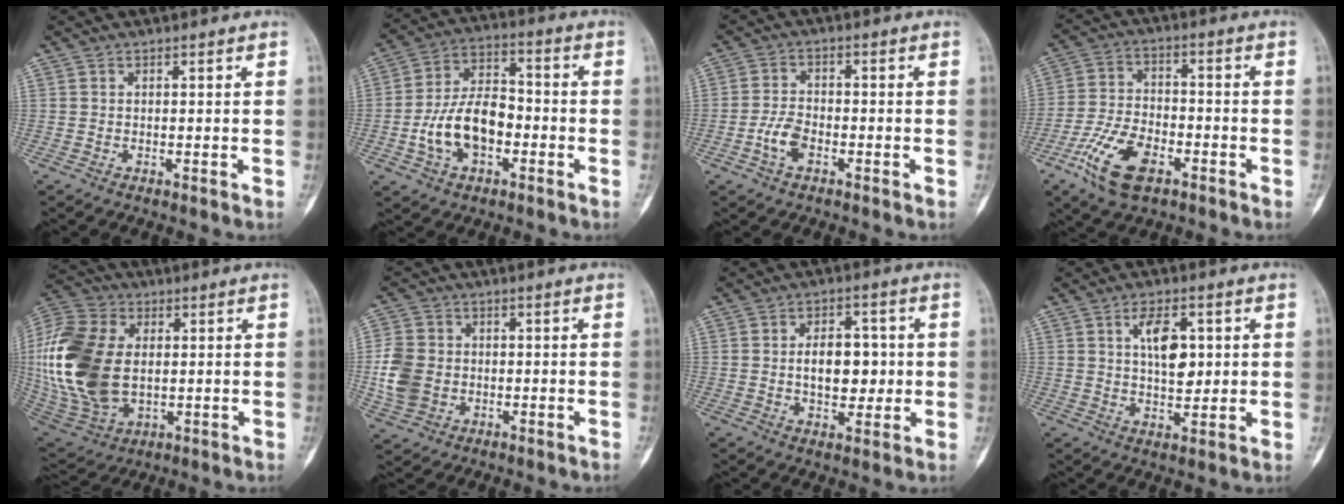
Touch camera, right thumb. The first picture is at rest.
{"total": 13.2, "force": [-3.4, 8.0, 10.0], "torque": [-0.175, 0.039, -0.063]}
{"total": 4.8, "force": [-2.1, 2.7, 3.3], "torque": [-0.065, 0.015, -0.042]}
{"total": 12.5, "force": [-6.4, 6.5, 8.5], "torque": [-0.166, 0.020, -0.118]}
{"total": 25.1, "force": [1.1, 16.3, 19.0], "torque": [-0.421, -0.012, 0.033]}
{"total": 8.8, "force": [-1.1, 7.1, 5.0], "torque": [-0.098, 0.007, -0.018]}
{"total": 8.8, "force": [0.1, 5.5, 6.9], "torque": [-0.071, 0.006, 0.004]}
{"total": 8.2, "force": [2.0, 4.4, 6.6], "torque": [-0.090, -0.007, 0.038]}